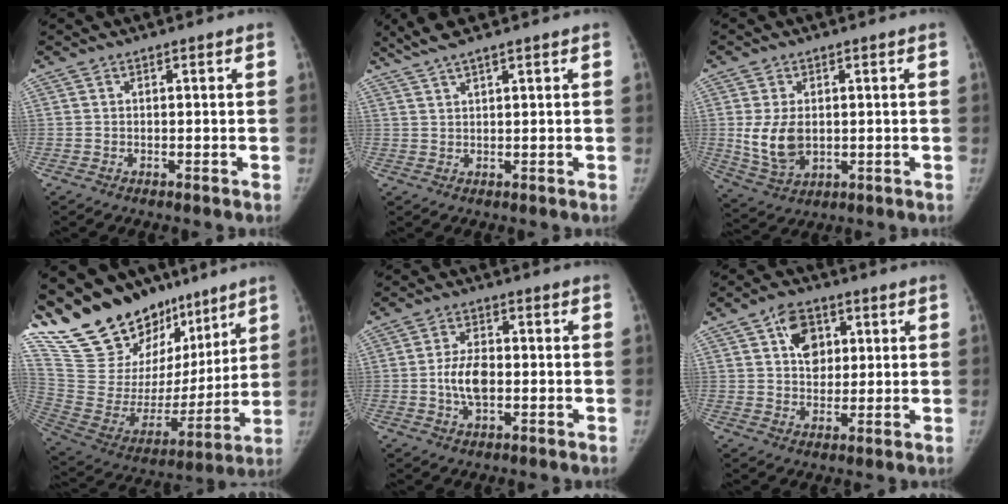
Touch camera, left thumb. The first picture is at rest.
{"total": 4.5, "force": [3.5, 0.3, 2.8], "torque": [-0.061, 0.009, 0.073]}
{"total": 8.5, "force": [0.2, 5.8, 6.2], "torque": [-0.105, -0.008, 0.017]}
{"total": 26.4, "force": [19.5, 13.6, 11.6], "torque": [-0.160, -0.068, 0.341]}
{"total": 6.4, "force": [-0.9, 3.6, 5.2], "torque": [-0.092, 0.008, -0.019]}
{"total": 7.9, "force": [2.8, 5.8, 4.6], "torque": [-0.040, -0.008, 0.044]}